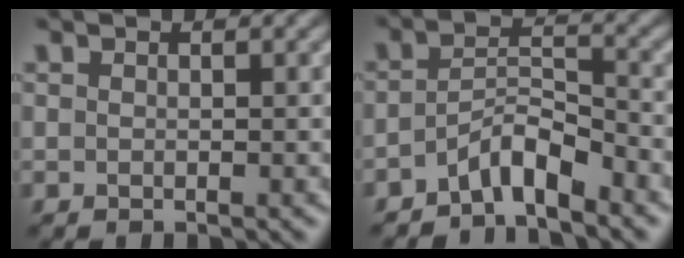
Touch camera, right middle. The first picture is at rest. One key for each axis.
{"total": 3.6, "fx": -2.7, "fy": 1.0, "fz": 2.2, "tx": -0.037, "ty": 0.013, "tz": -0.055}